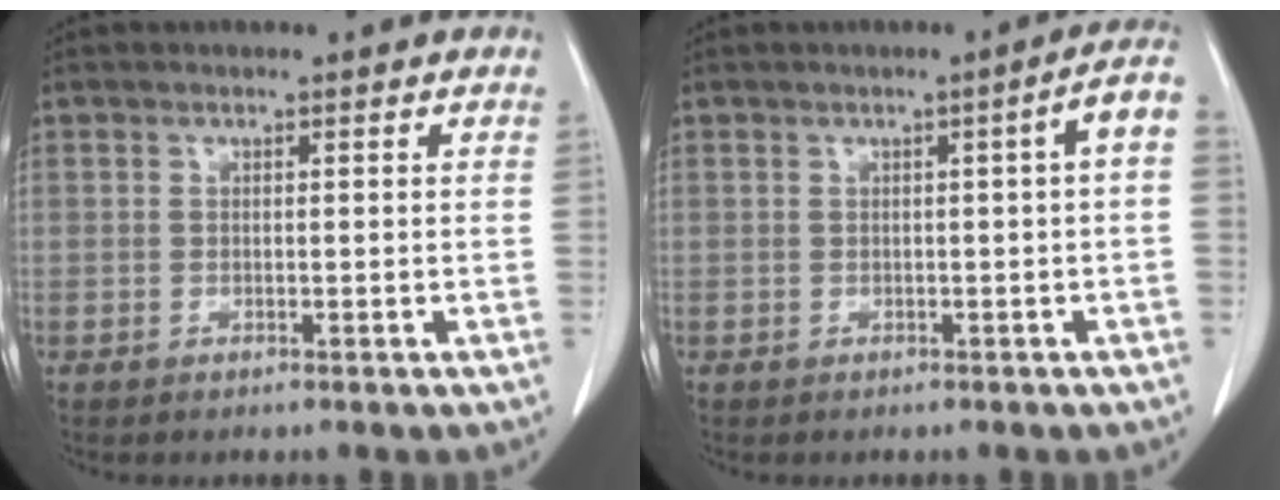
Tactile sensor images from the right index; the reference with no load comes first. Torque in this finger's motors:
{"motor_torque": [0.37, -0.14, 0.16, 0.03]}